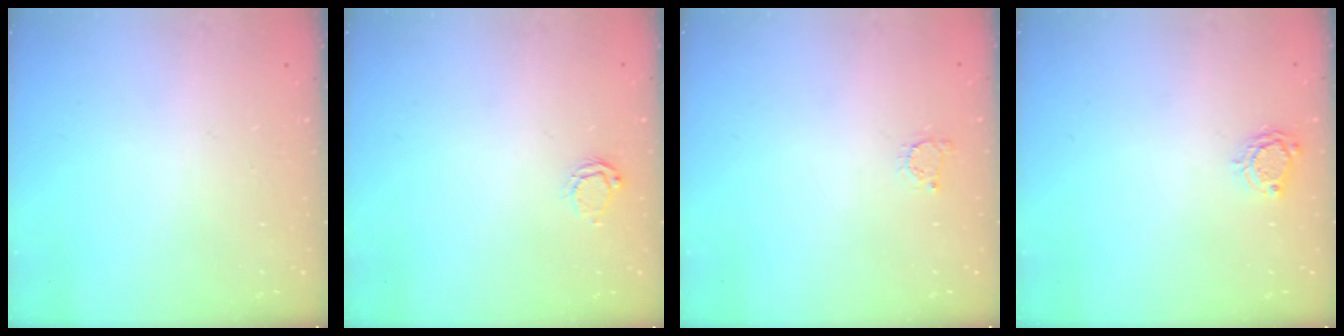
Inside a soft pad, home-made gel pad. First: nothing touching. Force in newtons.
{"total": 4.9, "press": 4.9, "slide": 0.3}
{"total": 2.2, "press": 2.2, "slide": 0.3}
{"total": 4.5, "press": 4.5, "slide": 0.1}